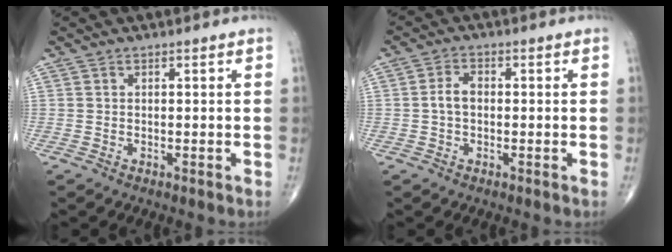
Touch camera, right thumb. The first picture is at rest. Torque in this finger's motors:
{"motor_torque": [0.72, 0.60, 0.64, 0.01, 0.00]}